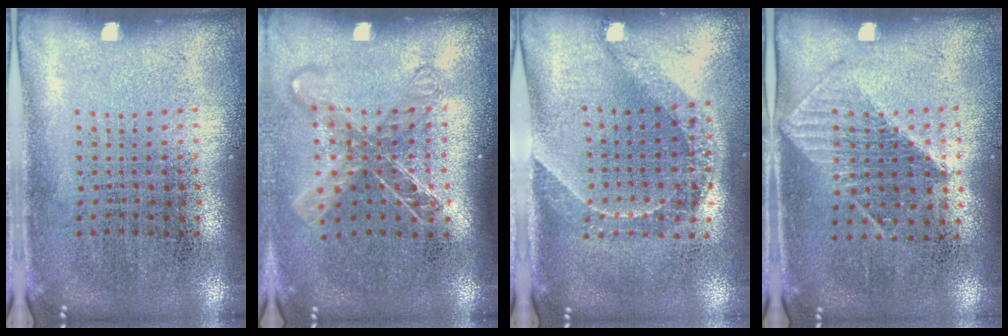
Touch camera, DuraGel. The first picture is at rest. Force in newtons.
{"total": 1.4, "press": 1.2, "slide": 0.8}
{"total": 1.5, "press": 1.3, "slide": 0.9}
{"total": 0.9, "press": 0.8, "slide": 0.4}